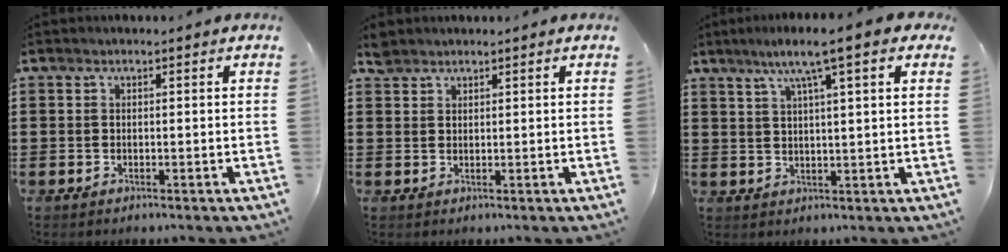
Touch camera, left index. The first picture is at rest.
{"total": 2.1, "force": [1.9, 0.8, 0.5], "torque": [-0.014, 0.003, 0.037]}
{"total": 6.9, "force": [4.1, 0.4, 5.5], "torque": [-0.118, 0.000, 0.067]}